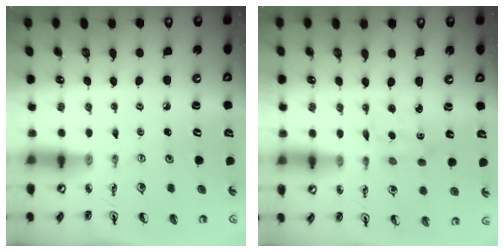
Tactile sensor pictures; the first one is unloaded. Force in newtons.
{"total": 2.8, "press": 2.7, "slide": 0.6}